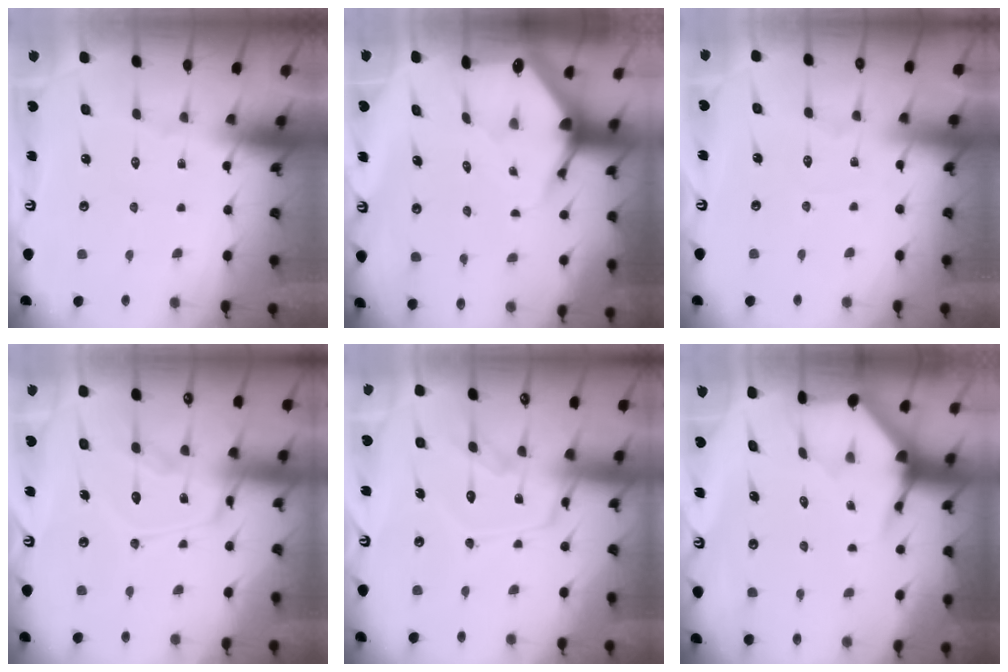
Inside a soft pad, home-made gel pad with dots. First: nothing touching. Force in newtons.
{"total": 3.8, "press": 3.8, "slide": 0.5}
{"total": 2.9, "press": 2.9, "slide": 0.3}
{"total": 15.5, "press": 15.5, "slide": 1.2}
{"total": 12.6, "press": 12.6, "slide": 0.7}
{"total": 4.1, "press": 4.0, "slide": 0.5}